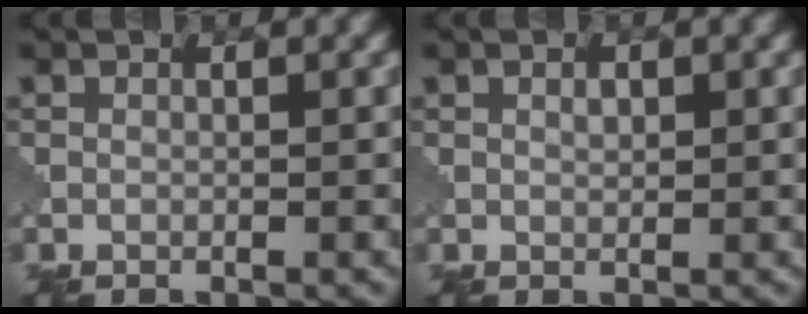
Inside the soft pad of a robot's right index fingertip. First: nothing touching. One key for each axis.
{"total": 0.8, "fx": 0.3, "fy": 0.5, "fz": 0.6, "tx": -0.012, "ty": 0.002, "tz": 0.005}